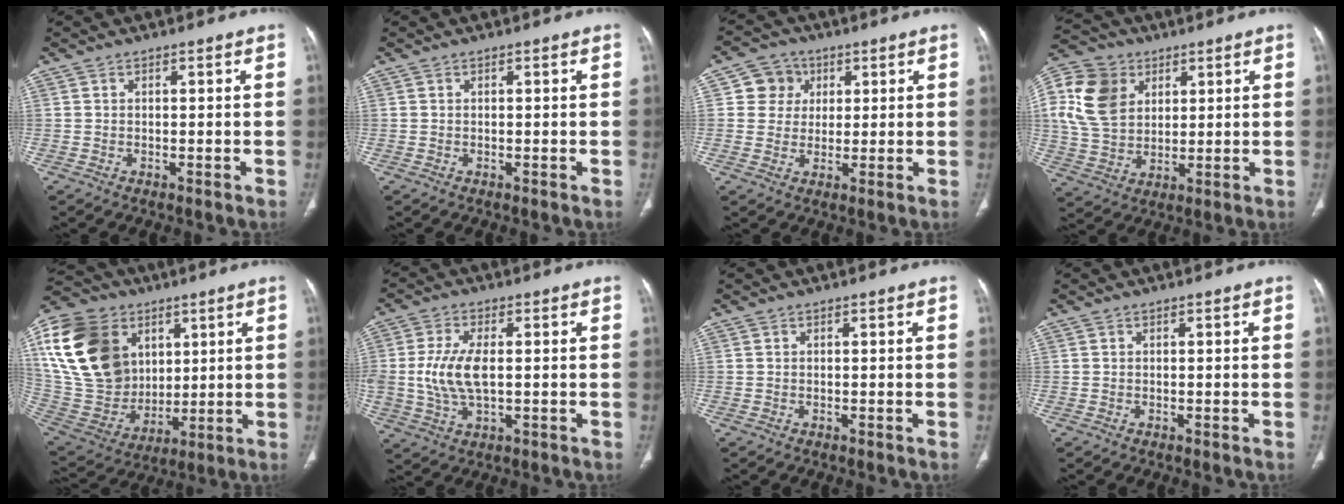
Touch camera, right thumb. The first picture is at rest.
{"total": 0.0}
{"total": 6.2, "force": [1.8, 5.8, 1.1], "torque": [0.015, 0.002, 0.026]}
{"total": 15.4, "force": [4.9, 11.7, 8.7], "torque": [-0.159, -0.002, 0.092]}
{"total": 25.8, "force": [8.1, 19.6, 14.7], "torque": [-0.286, -0.001, 0.160]}
{"total": 9.0, "force": [0.2, 4.4, 7.8], "torque": [-0.175, -0.002, 0.008]}
{"total": 0.0}
{"total": 0.0}